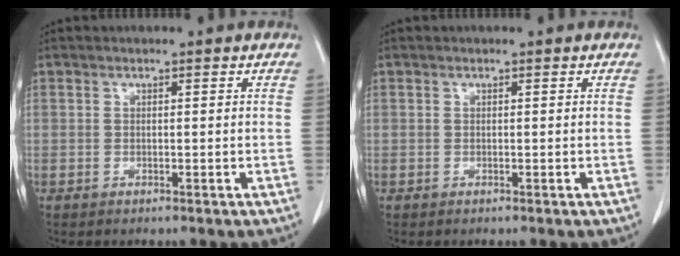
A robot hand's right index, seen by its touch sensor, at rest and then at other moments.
{"total": 0.0}